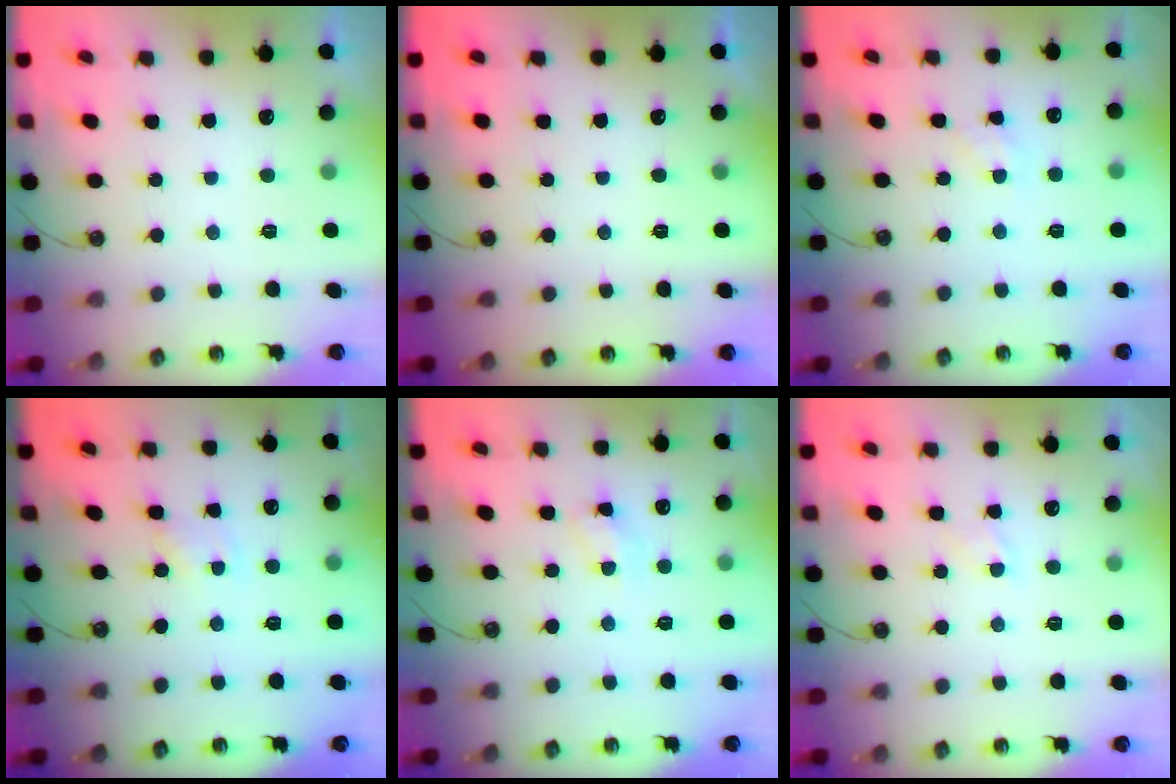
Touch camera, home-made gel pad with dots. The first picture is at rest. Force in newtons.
{"total": 0.0}
{"total": 2.2, "press": 2.2, "slide": 0.2}
{"total": 0.6, "press": 0.6, "slide": 0.1}
{"total": 4.1, "press": 4.1, "slide": 0.5}
{"total": 3.3, "press": 3.3, "slide": 0.5}